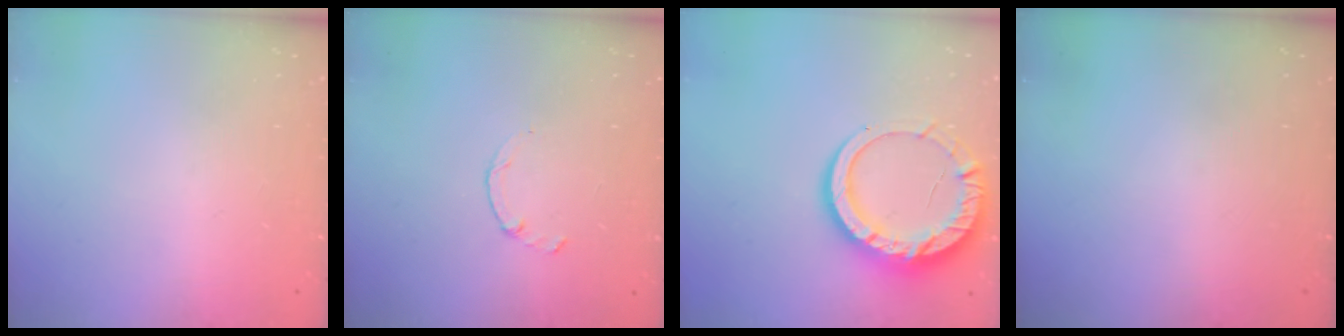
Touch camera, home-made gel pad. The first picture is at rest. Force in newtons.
{"total": 1.5, "press": 1.4, "slide": 0.3}
{"total": 13.6, "press": 13.6, "slide": 1.2}
{"total": 0.0}